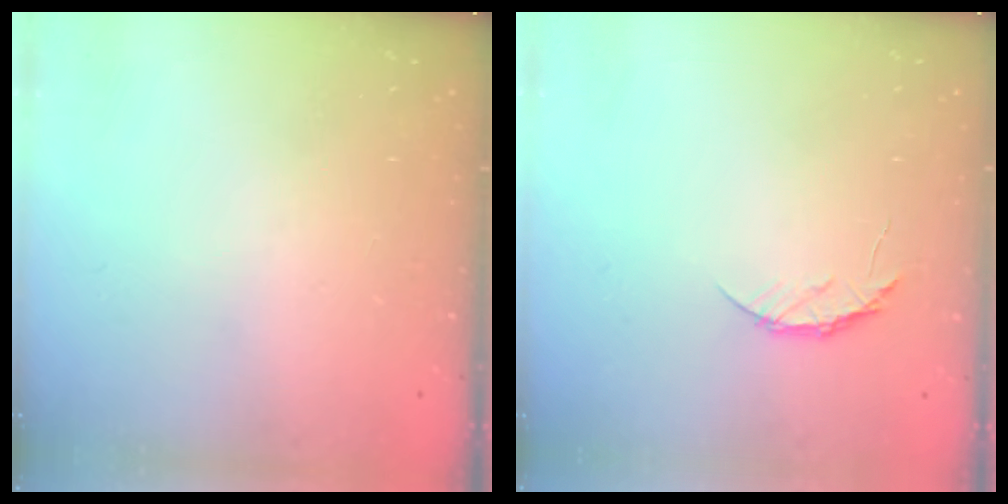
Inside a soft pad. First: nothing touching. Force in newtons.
{"total": 4.2, "press": 4.2, "slide": 0.5}